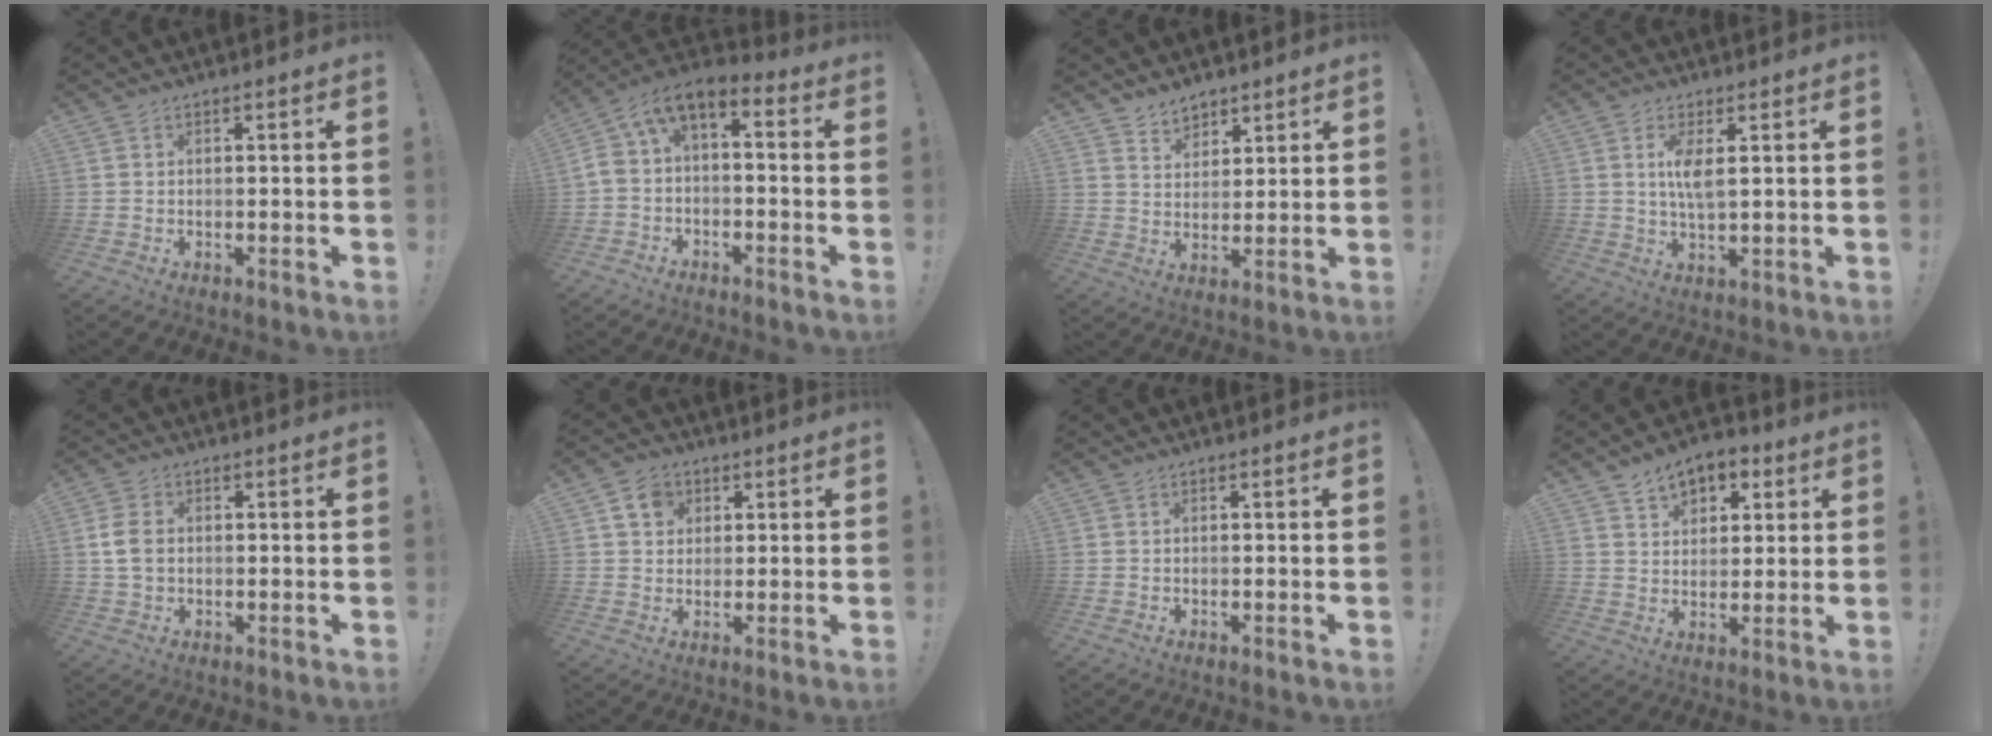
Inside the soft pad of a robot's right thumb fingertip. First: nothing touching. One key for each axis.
{"total": 5.0, "fx": -0.9, "fy": 2.4, "fz": 4.3, "tx": -0.087, "ty": 0.002, "tz": -0.017}
{"total": 5.7, "fx": 4.8, "fy": 3.2, "fz": 0.6, "tx": -0.003, "ty": -0.039, "tz": 0.090}
{"total": 5.5, "fx": 1.7, "fy": 1.4, "fz": 5.0, "tx": -0.098, "ty": -0.008, "tz": 0.024}
{"total": 5.8, "fx": 0.1, "fy": 4.1, "fz": 4.1, "tx": -0.088, "ty": 0.003, "tz": 0.003}
{"total": 6.4, "fx": 2.8, "fy": 5.2, "fz": 2.4, "tx": -0.031, "ty": -0.009, "tz": 0.053}
{"total": 0.0}
{"total": 8.5, "fx": 4.9, "fy": 5.9, "fz": 3.7, "tx": -0.046, "ty": -0.024, "tz": 0.091}